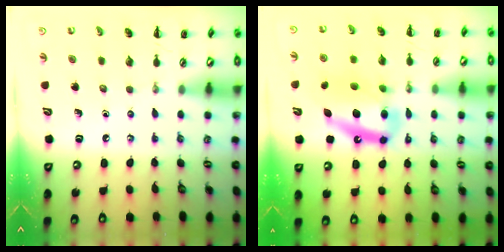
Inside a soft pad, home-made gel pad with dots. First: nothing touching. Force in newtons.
{"total": 15.5, "press": 14.8, "slide": 4.5}